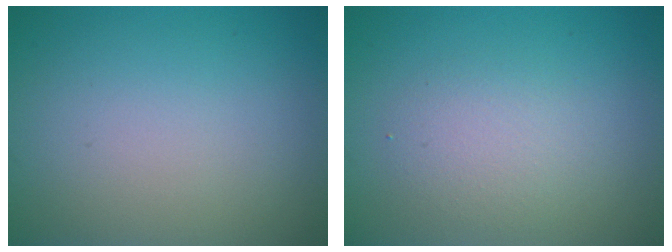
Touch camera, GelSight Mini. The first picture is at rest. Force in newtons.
{"total": 2.4, "press": 2.4, "slide": 0.2}